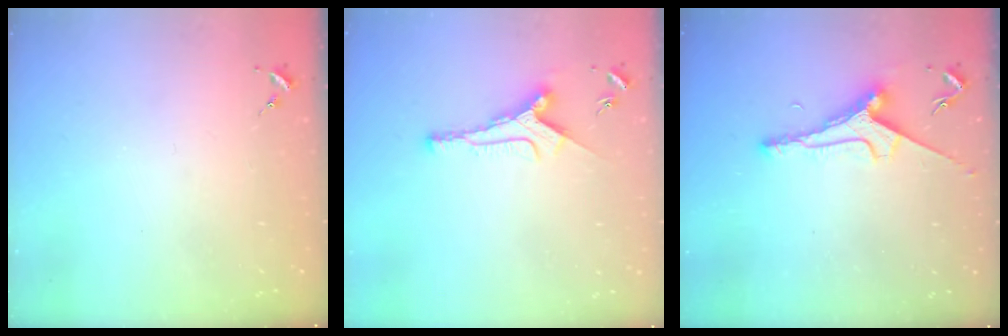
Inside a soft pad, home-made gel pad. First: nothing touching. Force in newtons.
{"total": 8.7, "press": 8.6, "slide": 0.5}
{"total": 8.1, "press": 8.1, "slide": 0.7}